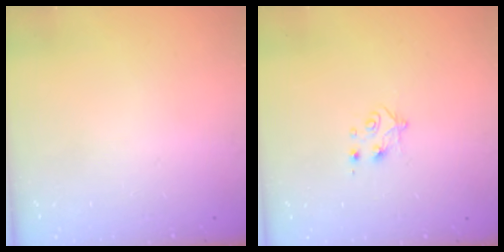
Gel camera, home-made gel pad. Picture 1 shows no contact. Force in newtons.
{"total": 4.1, "press": 4.1, "slide": 0.5}